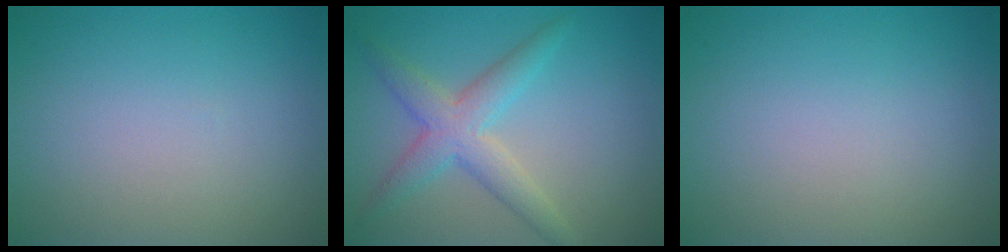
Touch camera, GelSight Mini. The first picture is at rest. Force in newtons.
{"total": 4.2, "press": 4.2, "slide": 0.2}
{"total": 0.0}